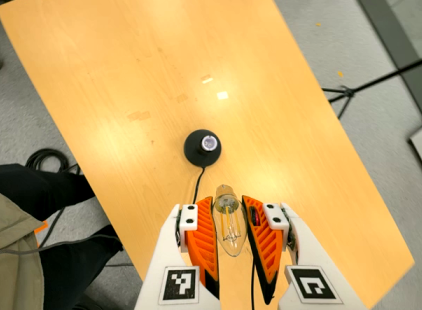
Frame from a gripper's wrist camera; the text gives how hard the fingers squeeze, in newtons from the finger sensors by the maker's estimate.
{"total": 17.1, "left": 18.1, "right": 16.1}